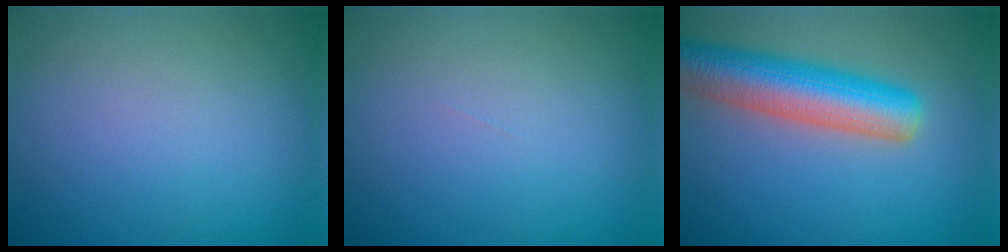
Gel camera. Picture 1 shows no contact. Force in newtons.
{"total": 0.0}
{"total": 7.9, "press": 7.9, "slide": 0.4}